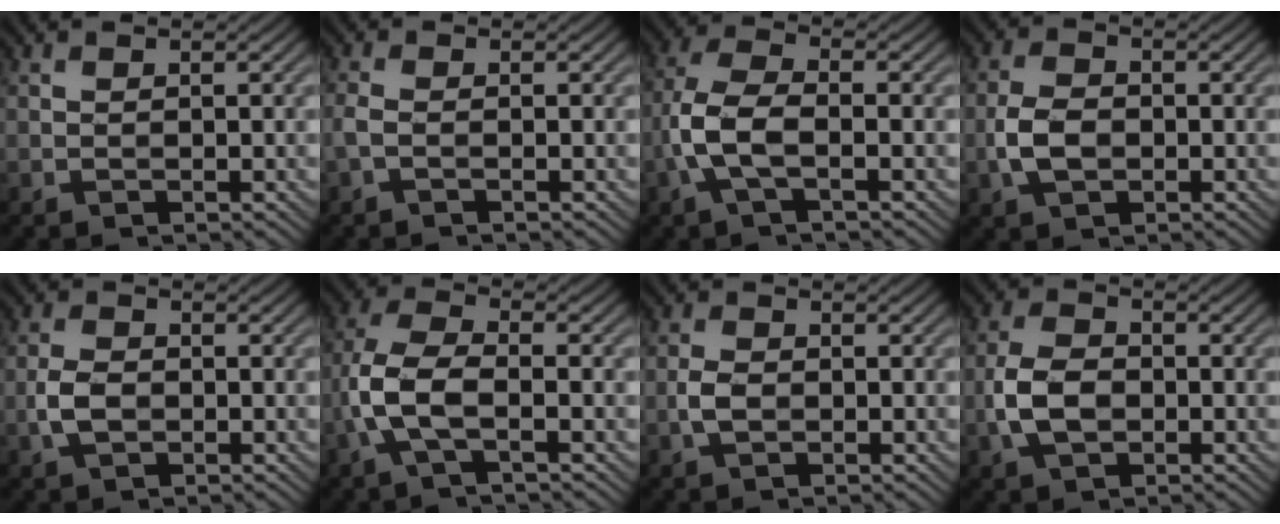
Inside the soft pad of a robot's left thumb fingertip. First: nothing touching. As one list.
[{"total": 1.6, "force": [-0.8, 0.5, 1.3], "torque": [-0.038, 0.002, -0.022]}, {"total": 6.2, "force": [-1.9, 2.4, 5.4], "torque": [-0.127, 0.008, -0.048]}, {"total": 4.6, "force": [-1.2, 2.9, 3.3], "torque": [-0.077, -0.002, -0.029]}, {"total": 3.4, "force": [-0.9, 2.2, 2.5], "torque": [-0.060, 0.000, -0.022]}, {"total": 7.0, "force": [-2.1, 2.8, 6.0], "torque": [-0.145, 0.009, -0.051]}, {"total": 2.5, "force": [-0.6, 1.6, 1.8], "torque": [-0.042, 0.002, -0.016]}, {"total": 5.8, "force": [-1.4, 3.7, 4.3], "torque": [-0.101, -0.001, -0.032]}]